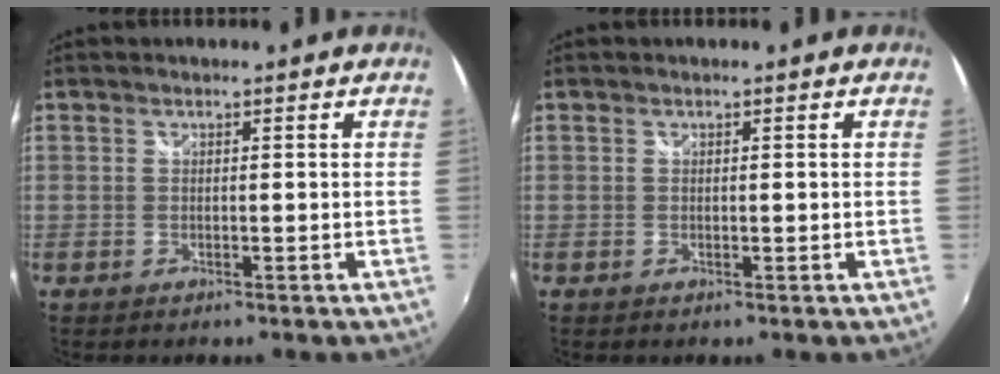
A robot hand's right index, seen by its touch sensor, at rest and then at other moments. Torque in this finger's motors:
{"motor_torque": [-0.17, 0.43, -0.02, 0.00]}